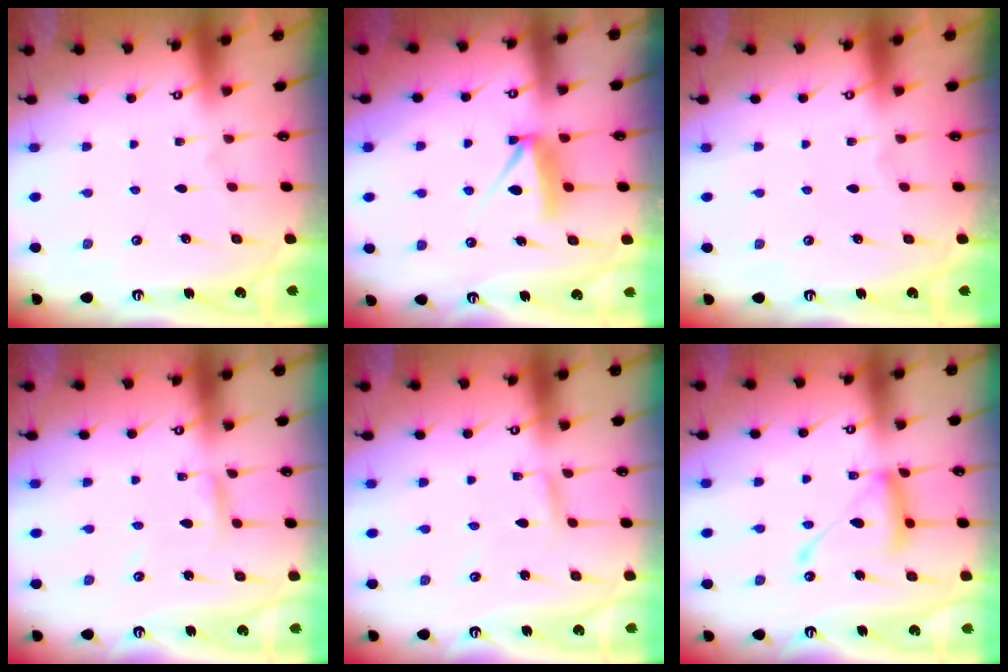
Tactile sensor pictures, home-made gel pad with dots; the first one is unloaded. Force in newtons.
{"total": 7.7, "press": 7.7, "slide": 0.4}
{"total": 0.0}
{"total": 3.2, "press": 3.2, "slide": 0.2}
{"total": 2.6, "press": 2.6, "slide": 0.1}
{"total": 13.5, "press": 13.4, "slide": 1.2}